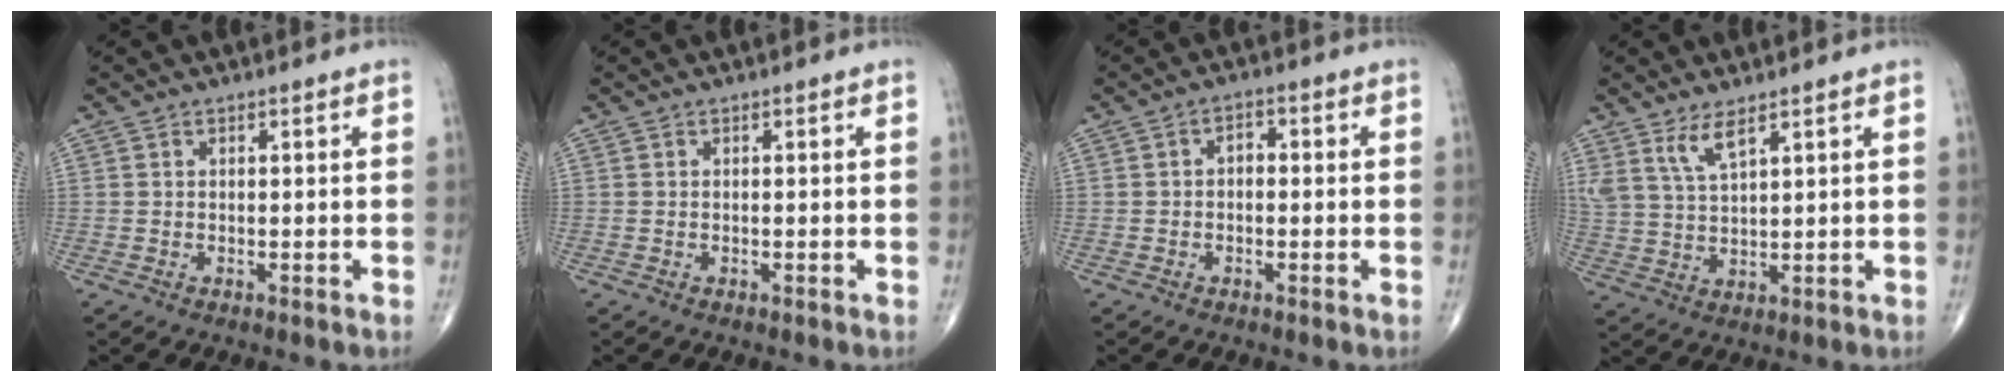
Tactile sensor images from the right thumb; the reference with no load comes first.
{"total": 0.0}
{"total": 2.6, "force": [-0.1, 1.7, 1.9], "torque": [-0.020, 0.012, -0.010]}
{"total": 5.3, "force": [3.5, 1.3, 3.7], "torque": [-0.079, -0.022, 0.077]}